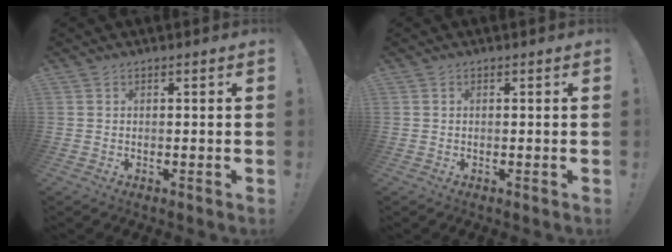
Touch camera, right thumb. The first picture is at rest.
{"total": 0.0}